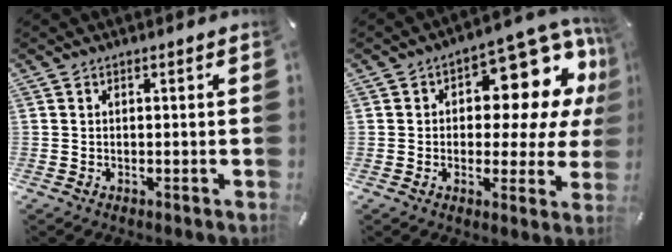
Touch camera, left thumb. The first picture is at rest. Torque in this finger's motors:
{"motor_torque": [2.42, 2.59, 1.16, -0.98, 0.26]}